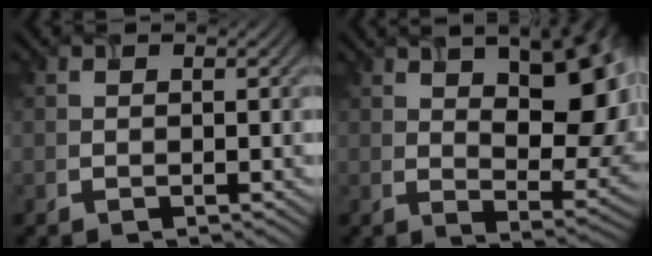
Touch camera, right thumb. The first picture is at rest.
{"total": 15.3, "force": [5.7, 7.6, 12.0], "torque": [-0.160, 0.008, 0.089]}